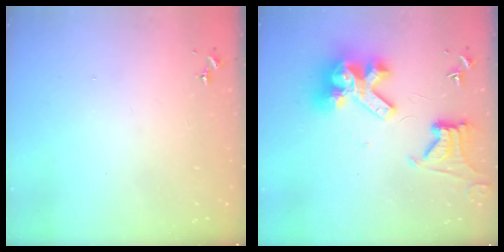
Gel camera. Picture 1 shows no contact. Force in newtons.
{"total": 19.4, "press": 19.2, "slide": 2.4}